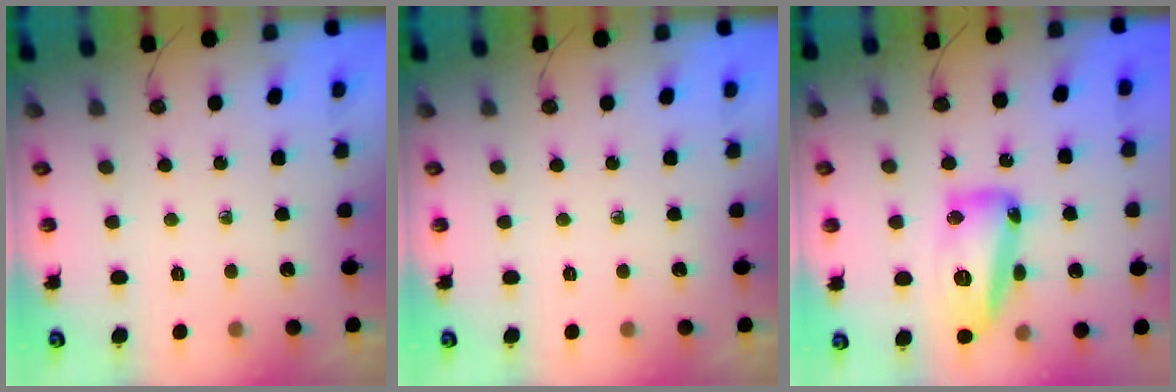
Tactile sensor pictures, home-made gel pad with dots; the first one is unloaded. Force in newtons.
{"total": 0.0}
{"total": 15.6, "press": 15.4, "slide": 2.4}